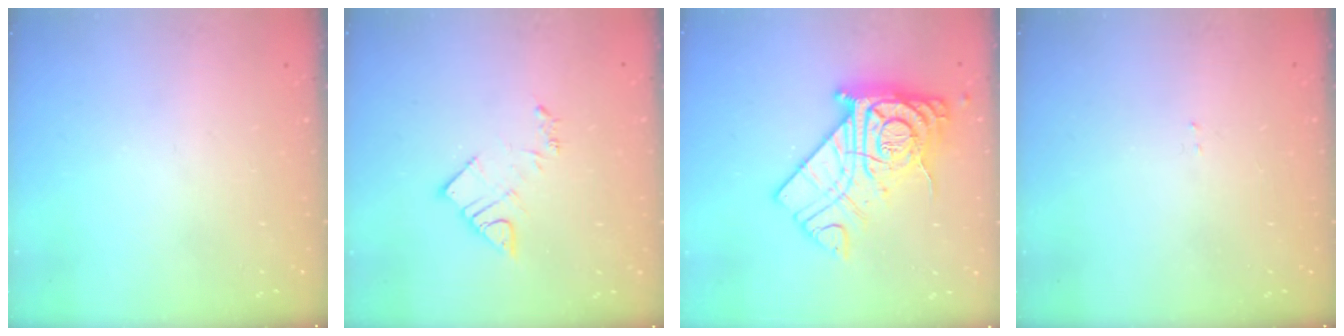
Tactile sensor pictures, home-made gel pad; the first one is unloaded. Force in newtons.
{"total": 7.9, "press": 7.9, "slide": 0.4}
{"total": 21.6, "press": 21.5, "slide": 2.2}
{"total": 1.5, "press": 1.5, "slide": 0.2}